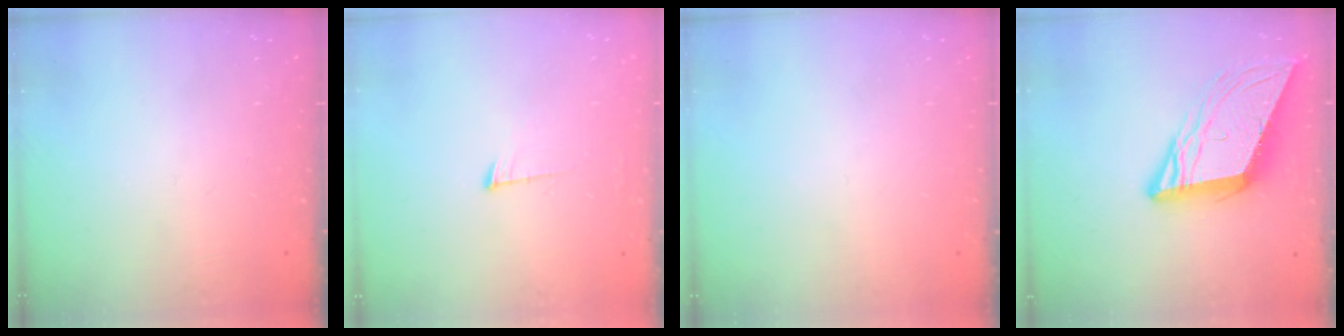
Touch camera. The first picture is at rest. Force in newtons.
{"total": 6.1, "press": 6.1, "slide": 0.6}
{"total": 0.0}
{"total": 11.6, "press": 11.2, "slide": 2.9}